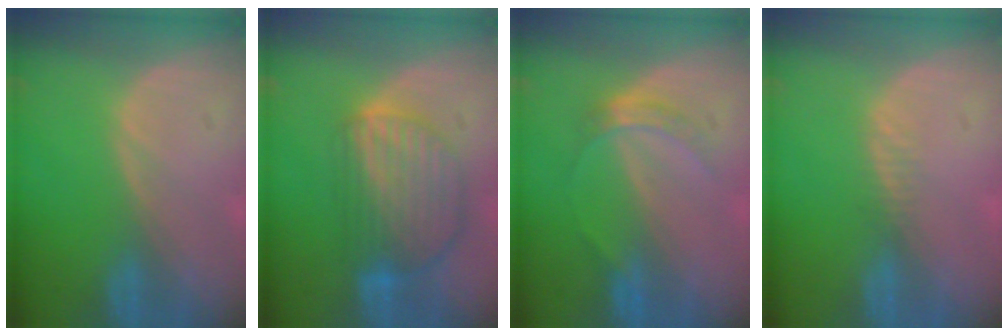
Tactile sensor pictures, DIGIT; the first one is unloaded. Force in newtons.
{"total": 9.0, "press": 7.7, "slide": 4.7}
{"total": 3.5, "press": 3.2, "slide": 1.5}
{"total": 1.2, "press": 0.9, "slide": 0.8}